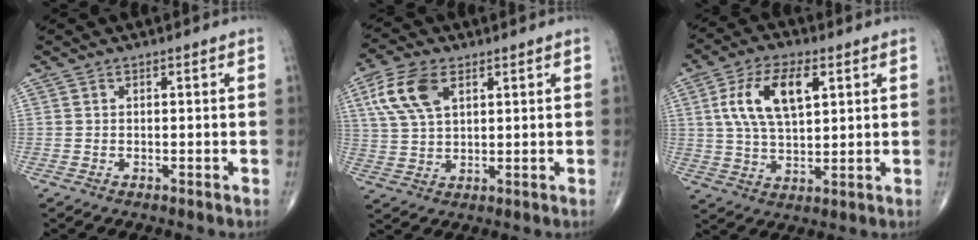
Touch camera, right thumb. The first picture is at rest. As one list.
[{"total": 9.6, "force": [3.9, 5.2, 7.1], "torque": [-0.147, -0.001, 0.078]}, {"total": 12.4, "force": [3.8, 6.0, 10.1], "torque": [-0.187, -0.002, 0.073]}]